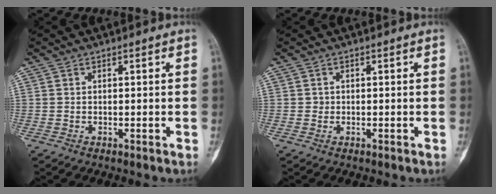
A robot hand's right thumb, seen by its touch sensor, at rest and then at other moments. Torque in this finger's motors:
{"motor_torque": [0.08, 0.08, 0.57, -0.02, 0.03]}